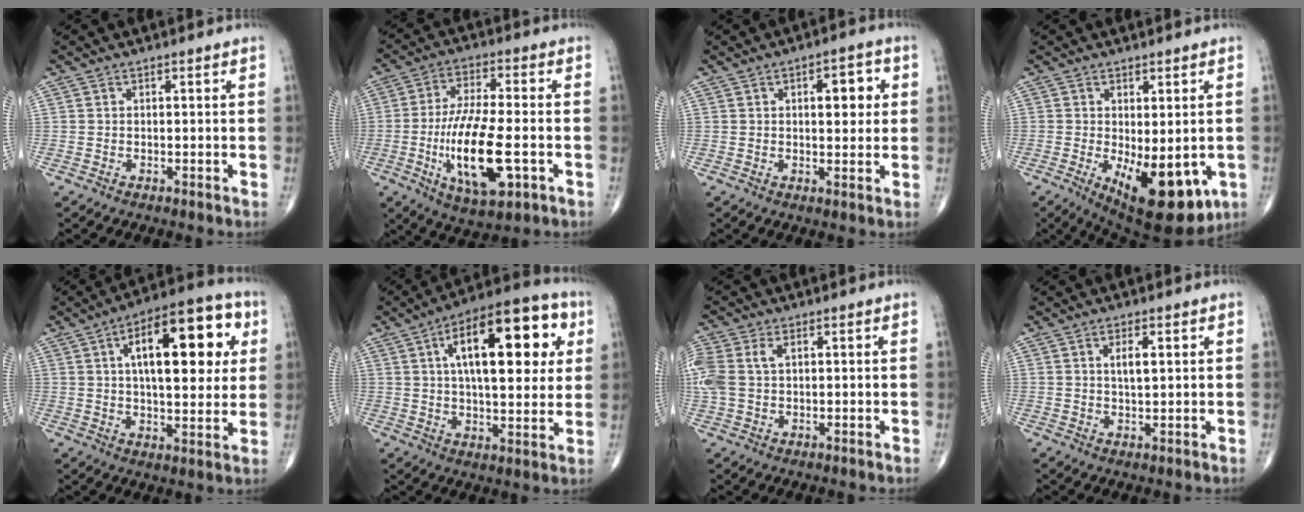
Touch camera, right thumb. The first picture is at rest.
{"total": 16.2, "force": [-3.9, 5.6, 14.7], "torque": [-0.274, 0.002, -0.061]}
{"total": 6.4, "force": [1.5, 3.0, 5.4], "torque": [-0.048, 0.000, 0.018]}
{"total": 13.8, "force": [-4.0, 6.0, 11.8], "torque": [-0.155, -0.021, -0.037]}
{"total": 20.2, "force": [5.7, 8.6, 17.4], "torque": [-0.219, 0.005, 0.075]}
{"total": 22.1, "force": [6.4, 9.4, 19.0], "torque": [-0.256, 0.005, 0.087]}
{"total": 8.5, "force": [1.9, 5.3, 6.4], "torque": [-0.185, 0.021, 0.043]}
{"total": 3.3, "force": [1.2, 1.1, 3.0], "torque": [-0.049, -0.005, 0.019]}